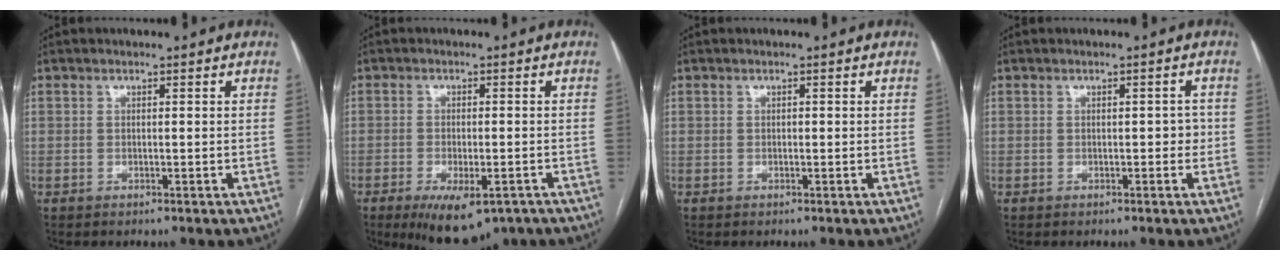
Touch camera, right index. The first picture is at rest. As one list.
[{"total": 10.1, "force": [-6.6, 3.8, 6.7], "torque": [-0.101, -0.012, -0.094]}, {"total": 0.0}, {"total": 1.6, "force": [-0.2, 0.9, 1.3], "torque": [-0.010, 0.010, -0.003]}]